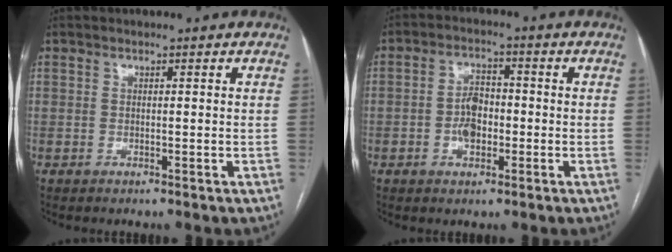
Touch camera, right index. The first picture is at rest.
{"total": 4.8, "force": [-1.2, 2.9, 3.6], "torque": [-0.069, 0.010, -0.022]}